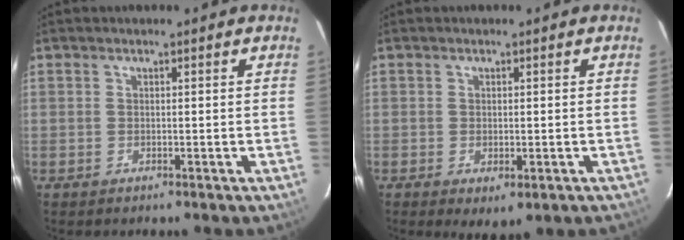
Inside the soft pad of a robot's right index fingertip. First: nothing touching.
{"total": 3.0, "force": [-0.8, 1.5, 2.5], "torque": [-0.041, -0.014, -0.008]}